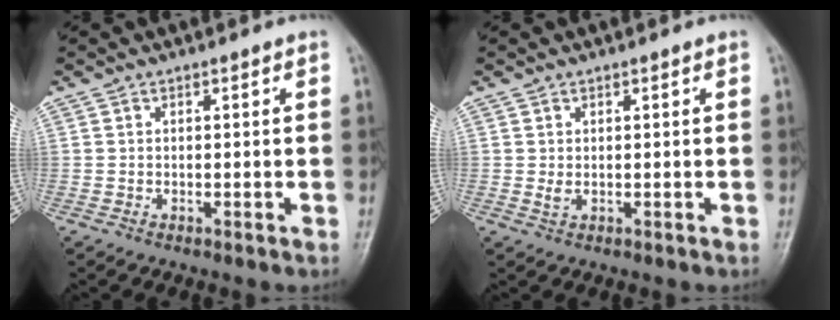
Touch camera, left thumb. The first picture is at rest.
{"total": 1.0, "force": [0.1, 0.5, 0.9], "torque": [-0.017, 0.001, 0.007]}